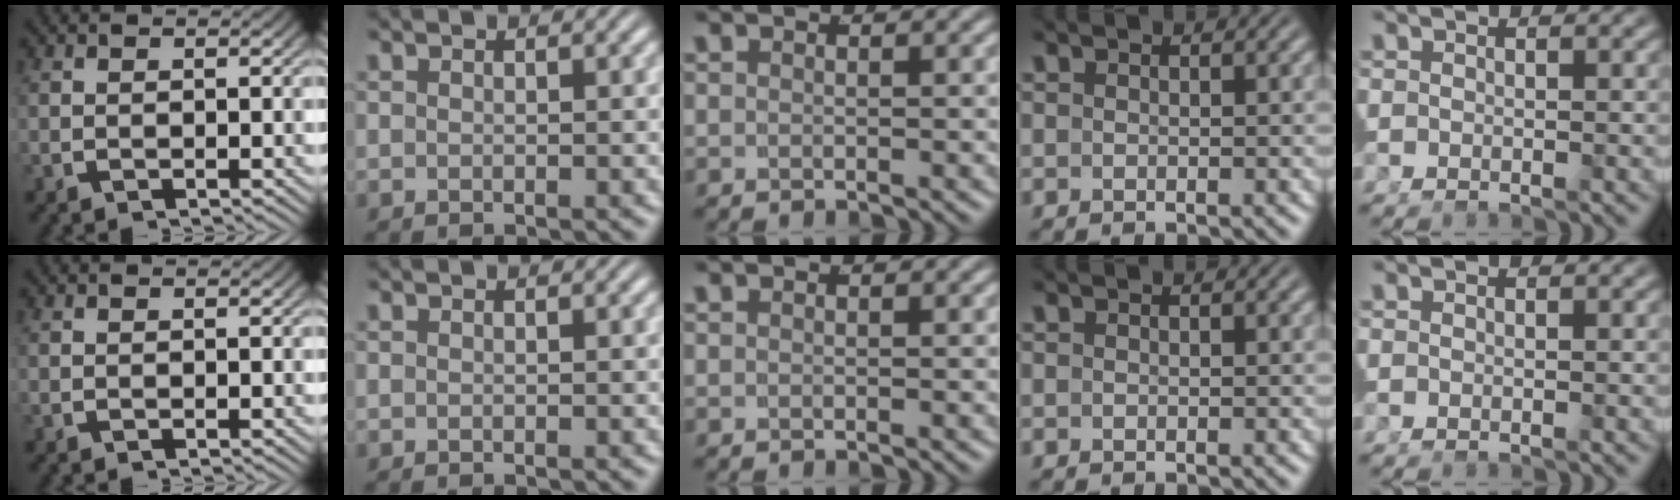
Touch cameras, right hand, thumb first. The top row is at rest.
{}